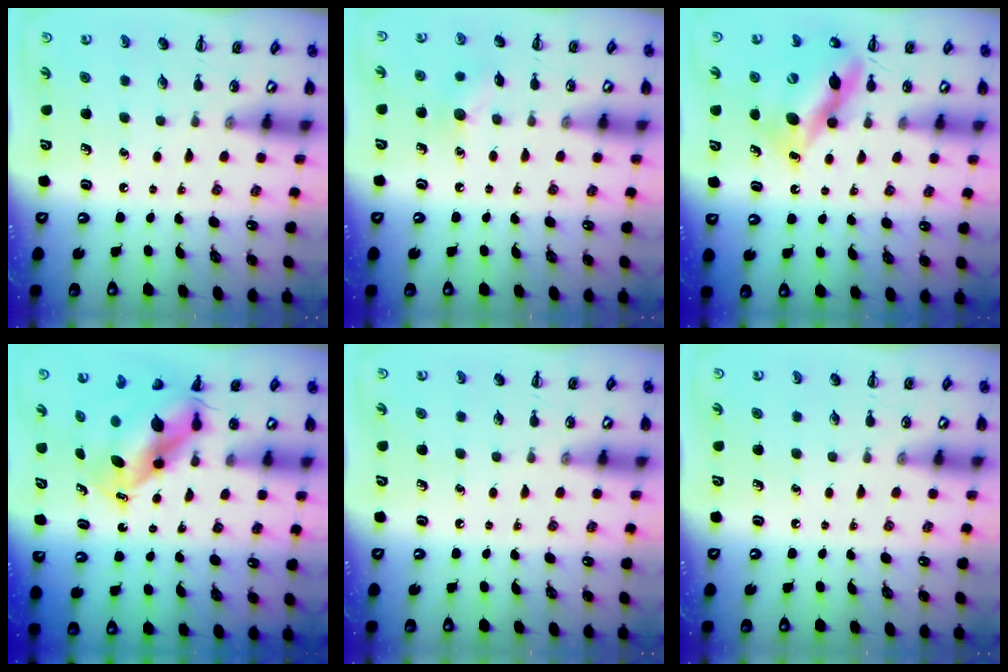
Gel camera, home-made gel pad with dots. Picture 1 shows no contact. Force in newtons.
{"total": 8.1, "press": 7.8, "slide": 2.1}
{"total": 12.7, "press": 12.3, "slide": 3.2}
{"total": 6.8, "press": 6.6, "slide": 1.6}
{"total": 0.0}
{"total": 0.0}